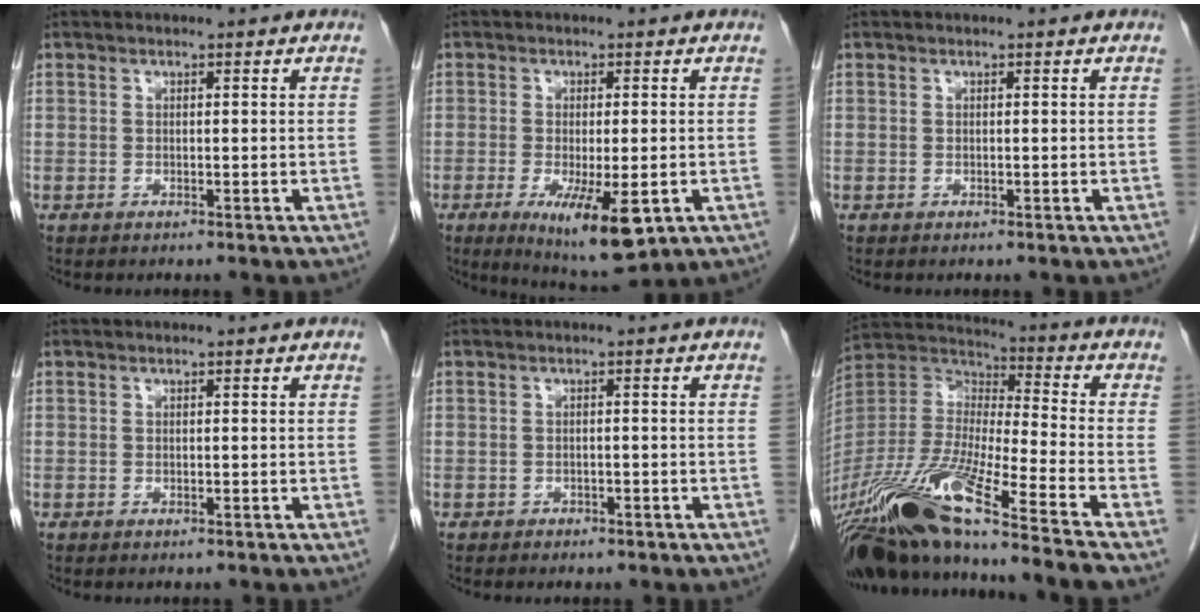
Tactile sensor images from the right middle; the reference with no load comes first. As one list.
[{"total": 9.3, "force": [-3.5, 2.4, 8.3], "torque": [-0.129, -0.023, -0.044]}, {"total": 0.0}, {"total": 0.7, "force": [0.4, -0.1, -0.6], "torque": [0.007, 0.000, 0.007]}, {"total": 0.8, "force": [-0.3, 0.7, -0.3], "torque": [-0.002, 0.003, 0.000]}, {"total": 22.9, "force": [-17.3, -0.9, 15.0], "torque": [-0.331, -0.040, -0.323]}]